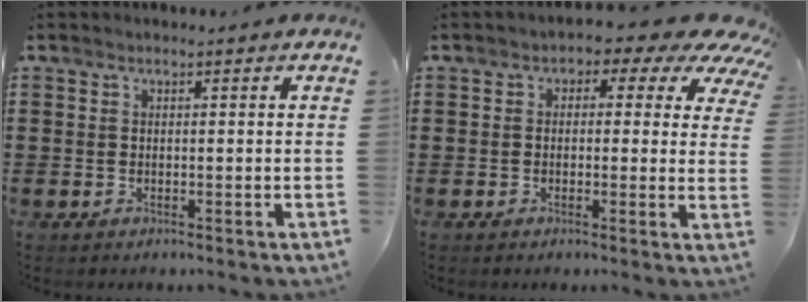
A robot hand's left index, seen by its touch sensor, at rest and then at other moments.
{"total": 3.0, "force": [0.8, 2.1, 2.0], "torque": [-0.036, -0.011, 0.001]}